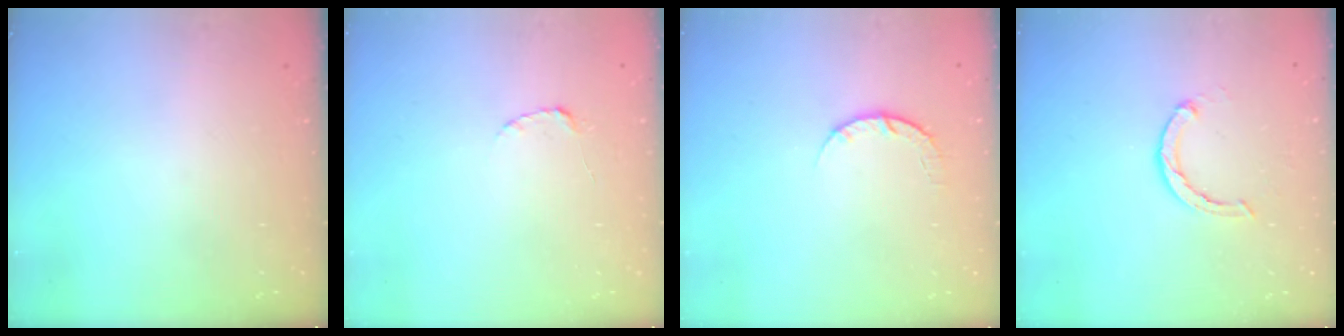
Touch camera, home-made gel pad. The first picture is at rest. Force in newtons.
{"total": 2.2, "press": 2.2, "slide": 0.3}
{"total": 4.8, "press": 4.8, "slide": 0.6}
{"total": 2.3, "press": 2.3, "slide": 0.3}